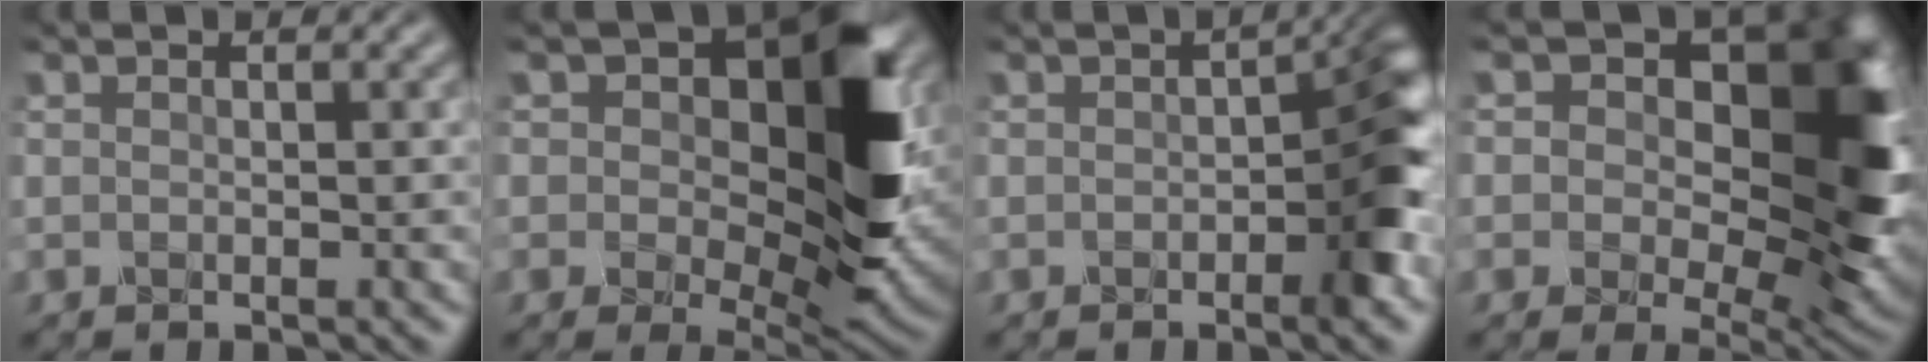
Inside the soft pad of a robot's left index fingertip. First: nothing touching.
{"total": 12.7, "force": [3.1, 7.1, 10.1], "torque": [-0.135, -0.009, 0.051]}
{"total": 5.6, "force": [-1.2, 2.6, 4.8], "torque": [-0.038, 0.011, -0.021]}
{"total": 15.6, "force": [3.7, 9.4, 11.9], "torque": [-0.136, 0.001, 0.057]}